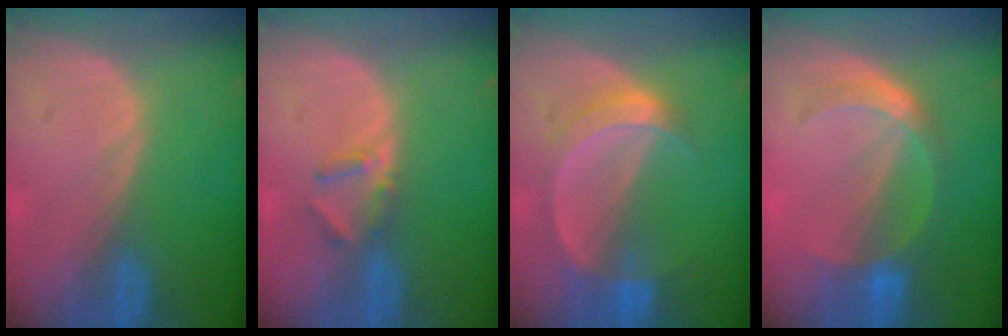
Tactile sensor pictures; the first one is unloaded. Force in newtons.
{"total": 2.9, "press": 2.6, "slide": 1.1}
{"total": 5.9, "press": 5.4, "slide": 2.4}
{"total": 5.4, "press": 5.2, "slide": 1.3}